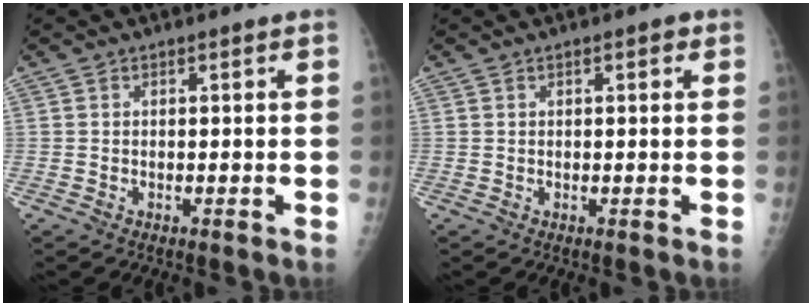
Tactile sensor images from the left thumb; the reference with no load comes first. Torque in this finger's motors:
{"motor_torque": [-0.30, -0.11, -0.49, -0.11, -0.01]}